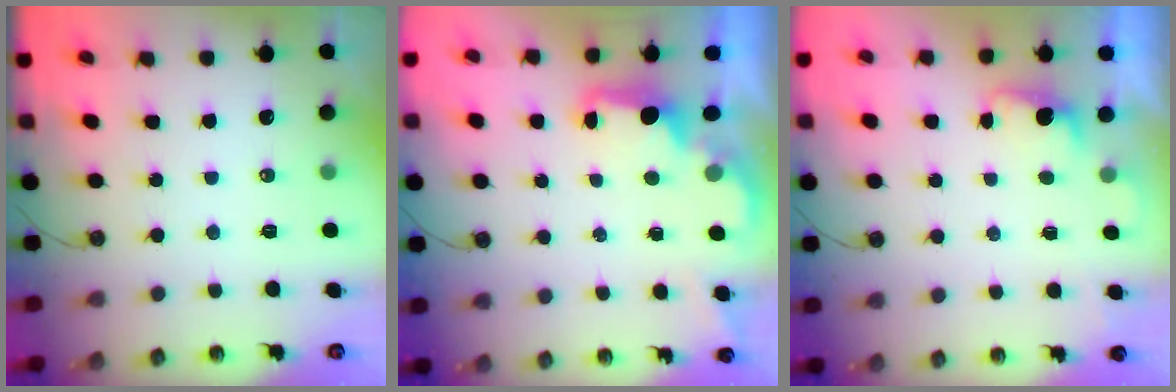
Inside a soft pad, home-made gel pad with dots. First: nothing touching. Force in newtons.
{"total": 2.2, "press": 2.1, "slide": 0.8}
{"total": 1.4, "press": 1.1, "slide": 0.8}